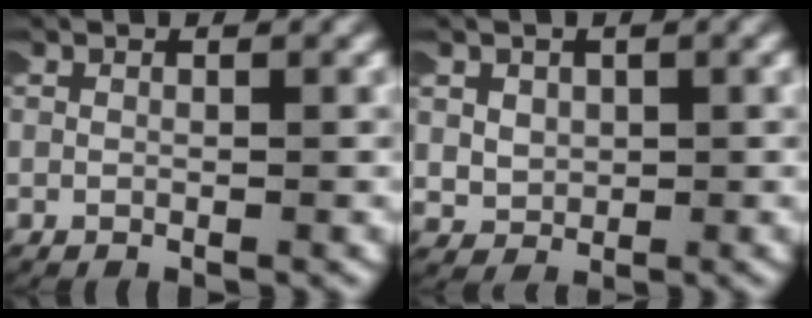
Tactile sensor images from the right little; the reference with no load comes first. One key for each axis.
{"total": 2.1, "fx": 0.5, "fy": 2.0, "fz": 0.7, "tx": -0.031, "ty": -0.006, "tz": 0.016}